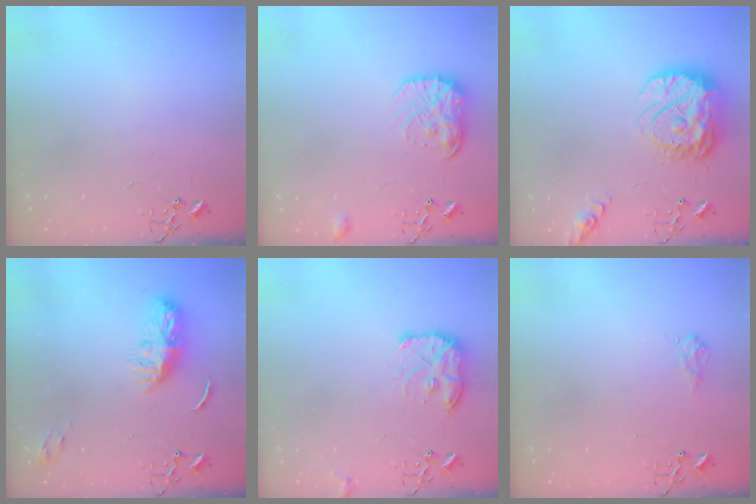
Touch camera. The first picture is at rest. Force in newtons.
{"total": 14.3, "press": 14.3, "slide": 0.9}
{"total": 18.2, "press": 18.1, "slide": 1.7}
{"total": 9.4, "press": 9.4, "slide": 0.4}
{"total": 11.8, "press": 11.8, "slide": 0.6}
{"total": 6.8, "press": 6.8, "slide": 0.8}